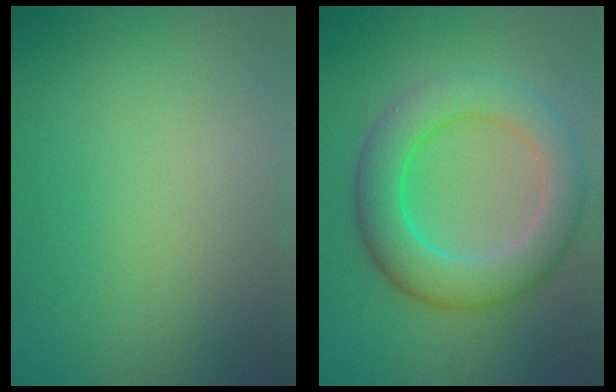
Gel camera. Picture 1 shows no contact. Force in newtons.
{"total": 7.6, "press": 7.6, "slide": 0.1}